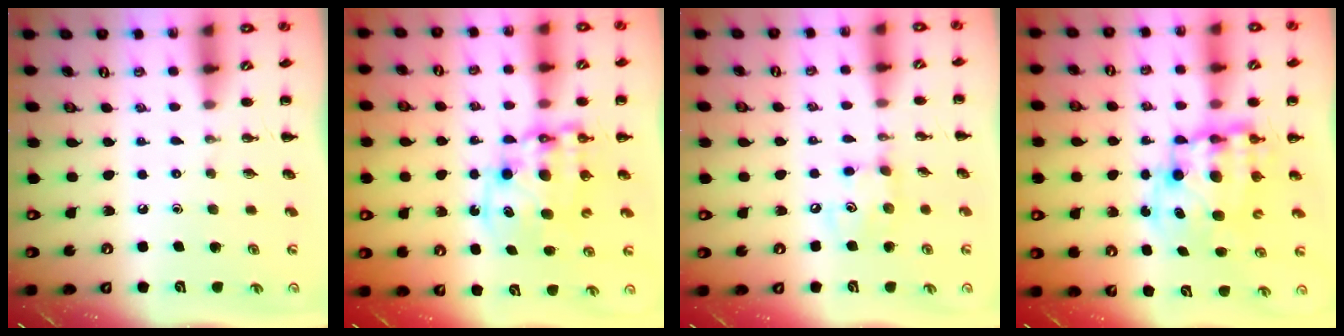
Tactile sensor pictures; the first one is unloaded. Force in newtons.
{"total": 11.7, "press": 11.3, "slide": 2.8}
{"total": 6.3, "press": 6.3, "slide": 0.6}
{"total": 11.8, "press": 11.4, "slide": 3.1}